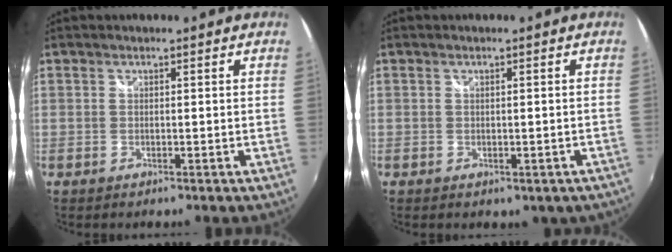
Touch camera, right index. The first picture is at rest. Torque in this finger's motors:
{"motor_torque": [0.21, -0.37, -0.01, -0.03]}